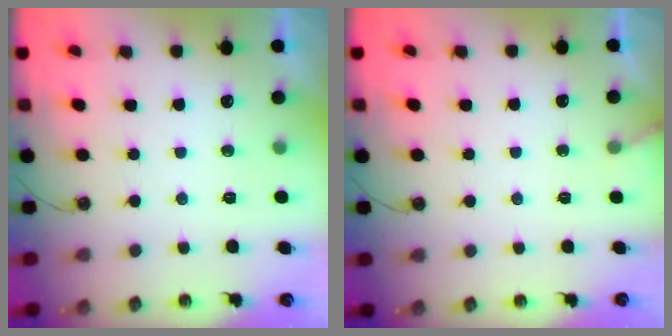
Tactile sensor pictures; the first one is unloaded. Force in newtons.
{"total": 3.1, "press": 3.1, "slide": 0.2}